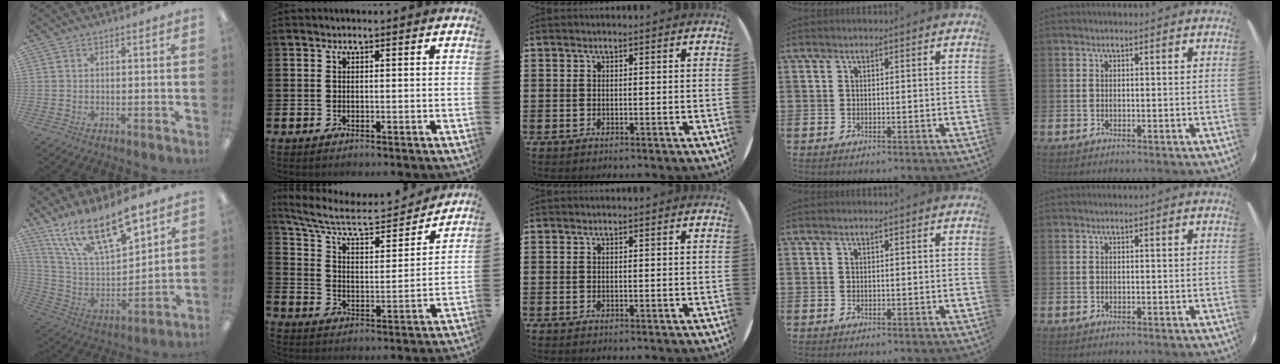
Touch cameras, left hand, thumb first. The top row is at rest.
{"thumb": {"total": 20.0, "force": [13.9, 7.3, 12.3], "torque": [-0.222, -0.081, 0.247]}, "index": {"total": 8.5, "force": [7.2, 2.7, 3.6], "torque": [-0.108, -0.042, 0.121]}}